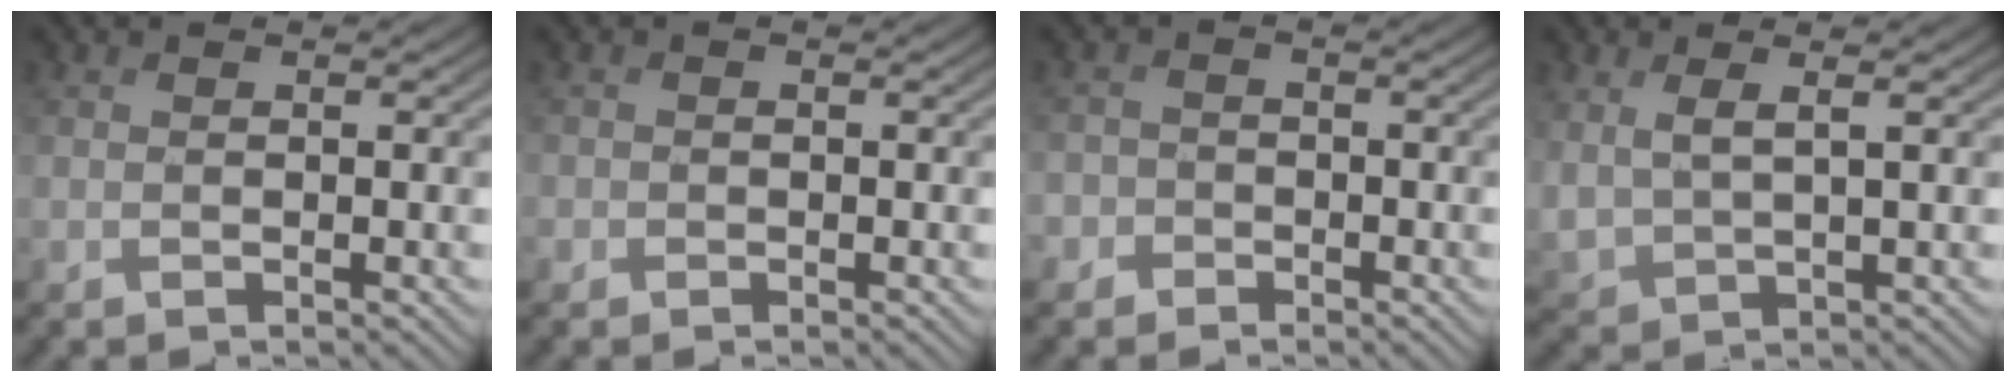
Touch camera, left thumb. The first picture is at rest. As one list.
[{"total": 0.8, "force": [-0.4, 0.7, 0.0], "torque": [0.003, -0.005, -0.012]}, {"total": 2.4, "force": [-1.4, 1.9, 0.1], "torque": [0.007, 0.000, -0.039]}, {"total": 3.7, "force": [1.7, 1.3, 3.0], "torque": [-0.077, -0.002, 0.039]}]